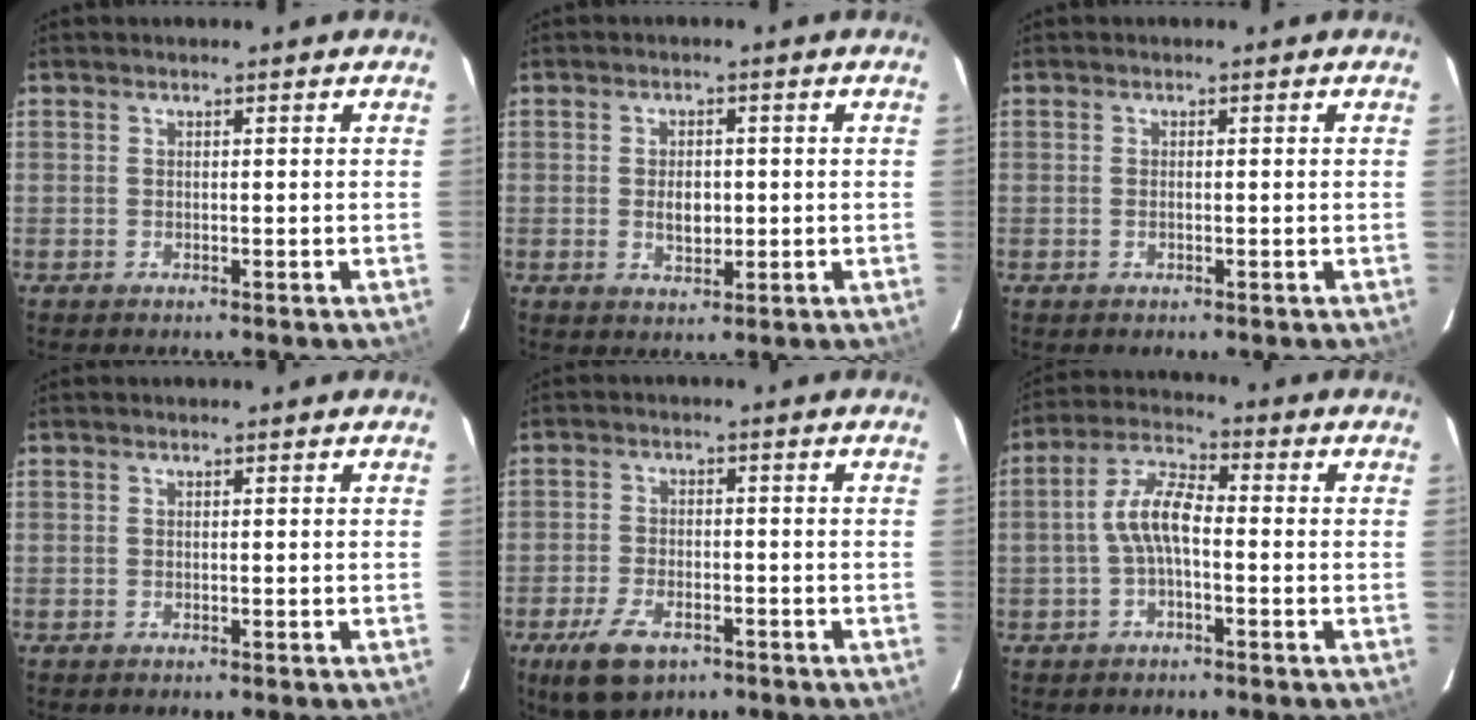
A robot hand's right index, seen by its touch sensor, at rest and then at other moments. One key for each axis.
{"total": 4.0, "fx": -0.3, "fy": 2.5, "fz": 3.1, "tx": -0.055, "ty": -0.001, "tz": -0.002}
{"total": 0.8, "fx": -0.2, "fy": 0.3, "fz": 0.7, "tx": -0.014, "ty": 0.000, "tz": -0.004}
{"total": 0.0}
{"total": 8.7, "fx": -5.2, "fy": 4.4, "fz": 5.4, "tx": -0.129, "ty": -0.012, "tz": -0.089}
{"total": 7.0, "fx": -1.4, "fy": 2.6, "fz": 6.3, "tx": -0.133, "ty": 0.020, "tz": -0.028}